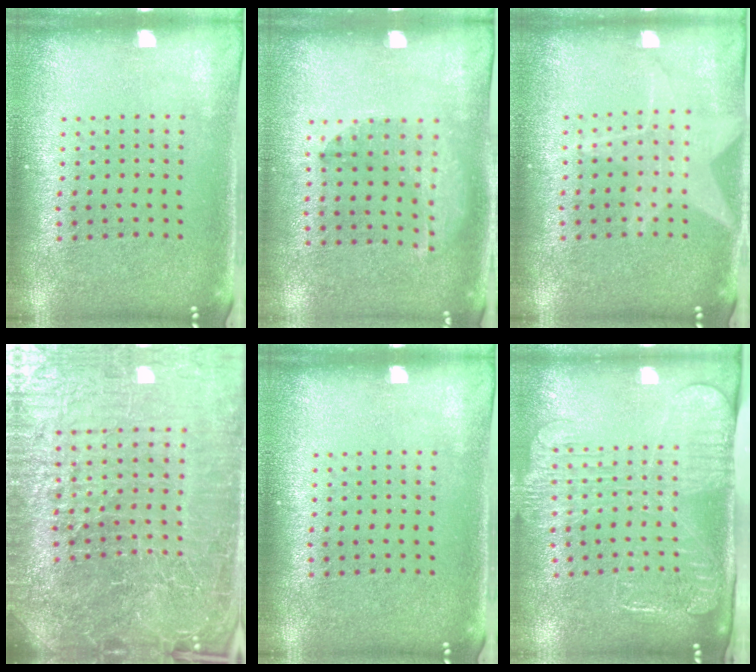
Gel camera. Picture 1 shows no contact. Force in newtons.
{"total": 1.2, "press": 1.0, "slide": 0.7}
{"total": 2.3, "press": 2.3, "slide": 0.3}
{"total": 7.6, "press": 6.6, "slide": 3.9}
{"total": 0.0}
{"total": 2.6, "press": 2.1, "slide": 1.6}